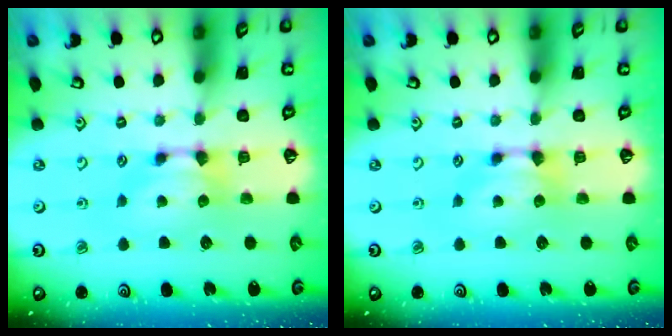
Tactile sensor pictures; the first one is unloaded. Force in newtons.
{"total": 0.0}